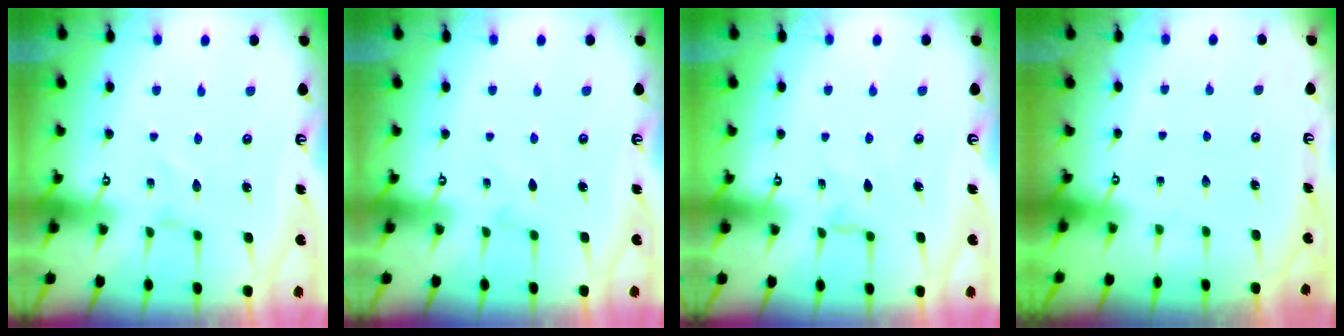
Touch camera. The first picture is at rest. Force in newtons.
{"total": 0.0}
{"total": 0.9, "press": 0.8, "slide": 0.3}
{"total": 0.0}